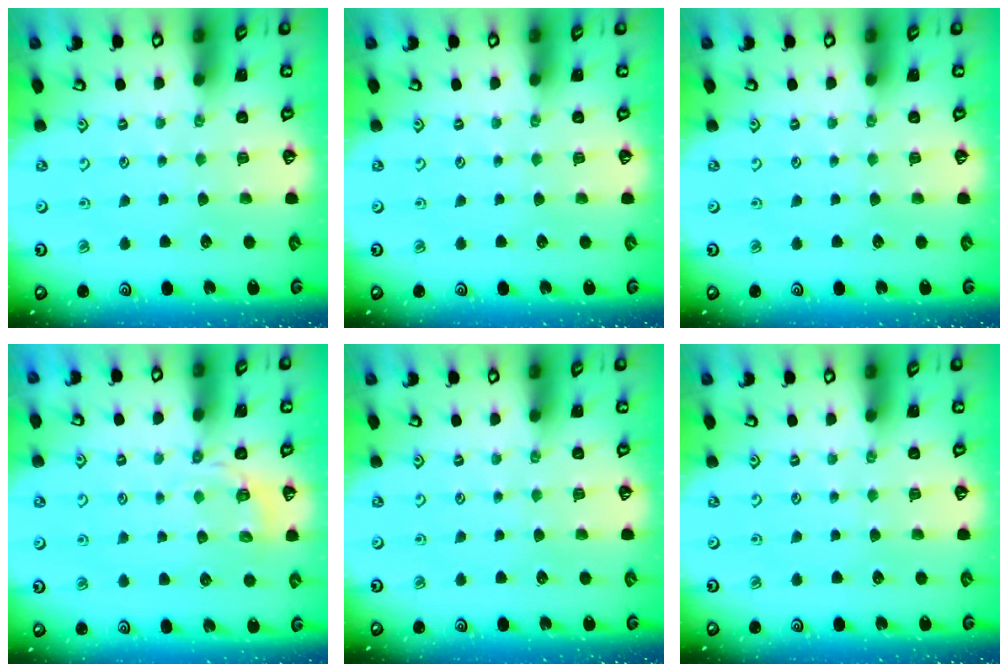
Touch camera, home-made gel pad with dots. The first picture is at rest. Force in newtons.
{"total": 0.0}
{"total": 0.0}
{"total": 3.7, "press": 3.2, "slide": 1.8}
{"total": 0.0}
{"total": 0.0}